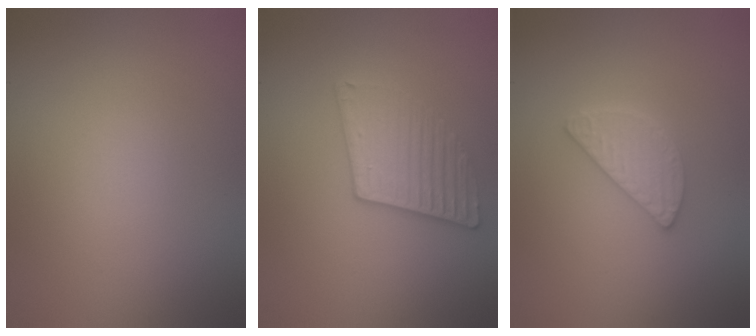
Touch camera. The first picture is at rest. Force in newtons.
{"total": 3.1, "press": 3.0, "slide": 0.8}
{"total": 2.6, "press": 2.6, "slide": 0.3}